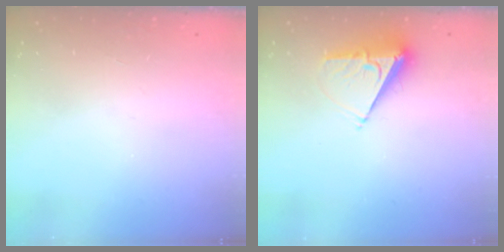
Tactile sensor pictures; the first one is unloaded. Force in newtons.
{"total": 7.0, "press": 7.0, "slide": 0.7}